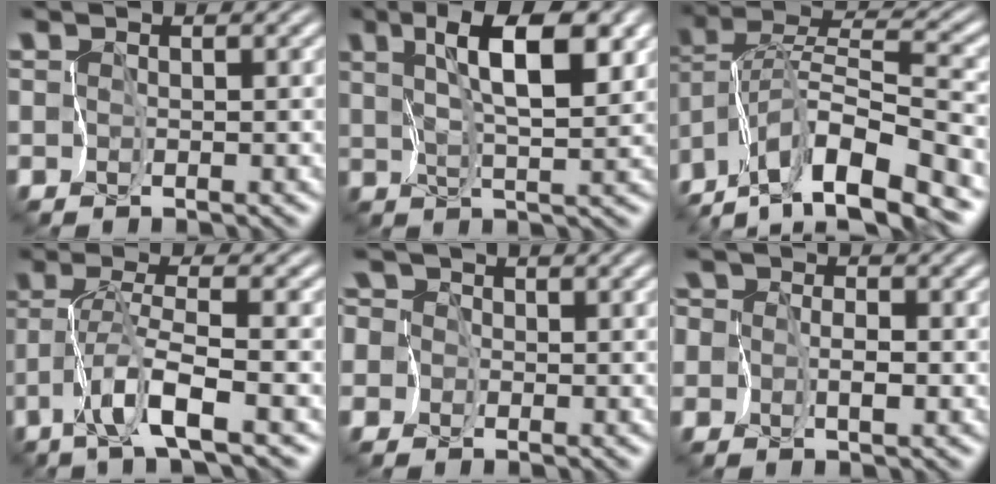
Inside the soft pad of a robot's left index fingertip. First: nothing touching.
{"total": 6.7, "force": [3.4, 1.5, 5.6], "torque": [-0.108, 0.009, 0.053]}
{"total": 10.4, "force": [-7.6, 1.9, 6.8], "torque": [-0.129, 0.015, -0.147]}
{"total": 4.2, "force": [-2.0, -0.7, 3.7], "torque": [-0.079, 0.007, -0.047]}
{"total": 5.7, "force": [-1.4, 5.2, 1.6], "torque": [-0.053, 0.014, -0.071]}
{"total": 4.1, "force": [-0.2, 3.6, 2.1], "torque": [-0.037, 0.026, -0.040]}